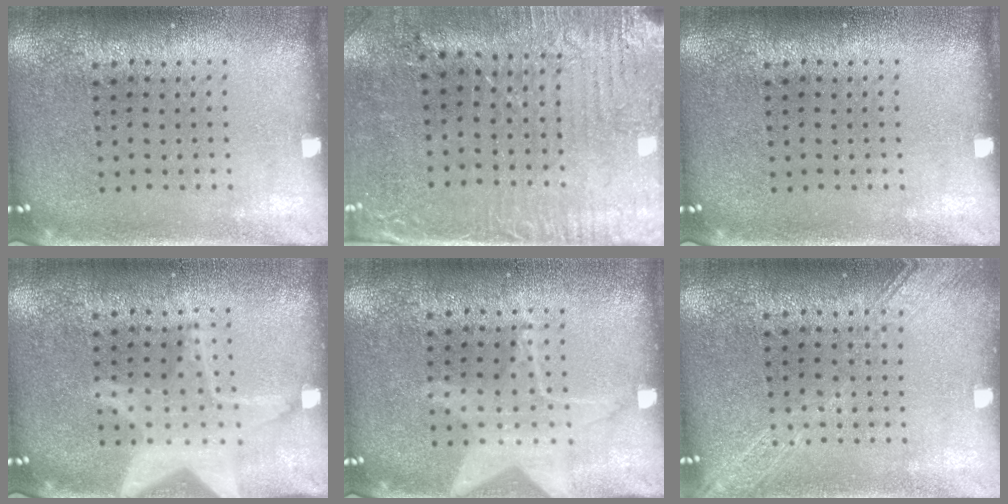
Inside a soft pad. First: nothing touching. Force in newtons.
{"total": 3.2, "press": 2.7, "slide": 1.7}
{"total": 0.0}
{"total": 2.6, "press": 2.6, "slide": 0.4}
{"total": 1.4, "press": 1.4, "slide": 0.4}
{"total": 1.6, "press": 1.6, "slide": 0.3}